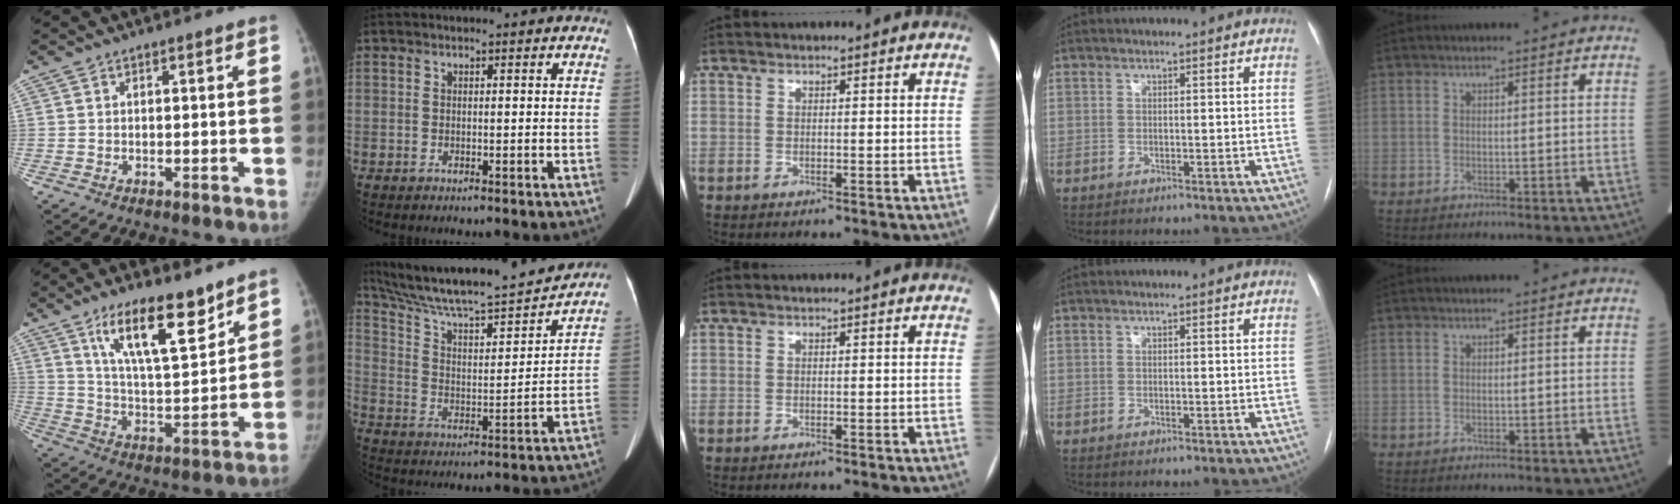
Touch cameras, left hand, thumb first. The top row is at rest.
{"thumb": {"total": 14.9, "force": [9.8, 4.4, 10.3], "torque": [-0.146, -0.065, 0.177]}, "index": {"total": 19.2, "force": [17.1, 0.9, 8.7], "torque": [-0.157, 0.004, 0.277]}}